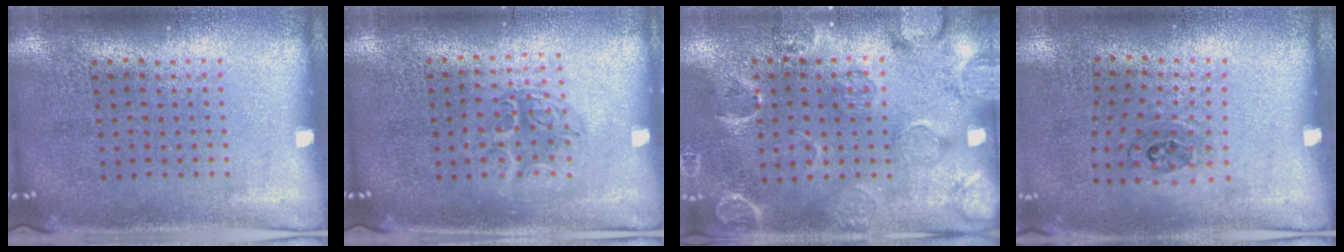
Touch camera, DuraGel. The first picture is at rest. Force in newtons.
{"total": 1.2, "press": 1.1, "slide": 0.6}
{"total": 2.8, "press": 1.8, "slide": 2.1}
{"total": 1.1, "press": 0.7, "slide": 0.8}